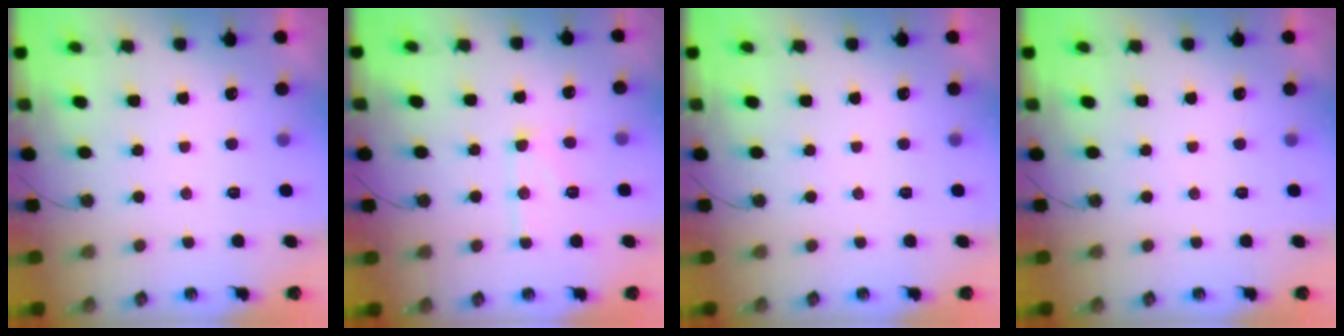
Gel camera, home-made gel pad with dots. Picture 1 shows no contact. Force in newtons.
{"total": 10.0, "press": 10.0, "slide": 0.8}
{"total": 0.0}
{"total": 0.0}